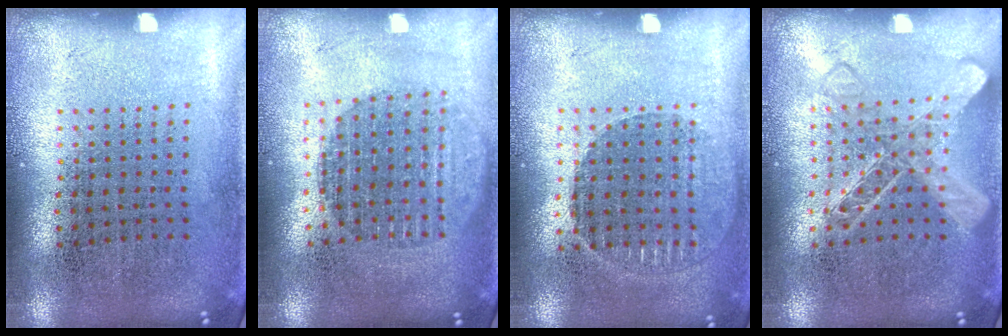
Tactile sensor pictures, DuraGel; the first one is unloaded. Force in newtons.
{"total": 1.7, "press": 1.4, "slide": 0.9}
{"total": 1.0, "press": 1.0, "slide": 0.1}
{"total": 1.5, "press": 1.5, "slide": 0.3}